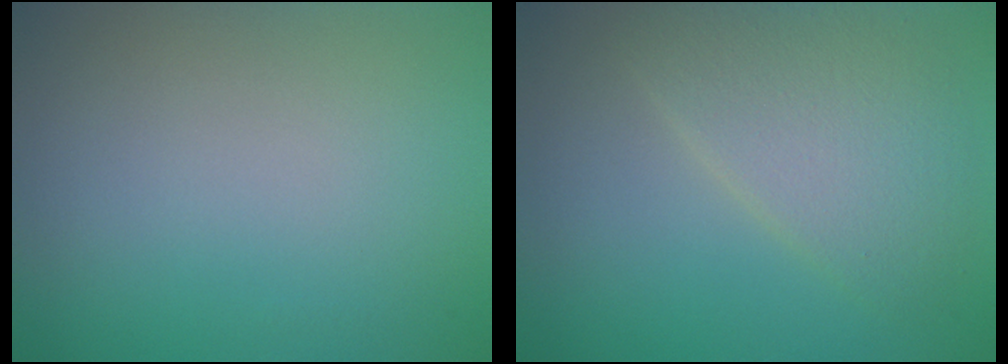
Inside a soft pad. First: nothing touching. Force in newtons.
{"total": 4.4, "press": 4.4, "slide": 0.4}